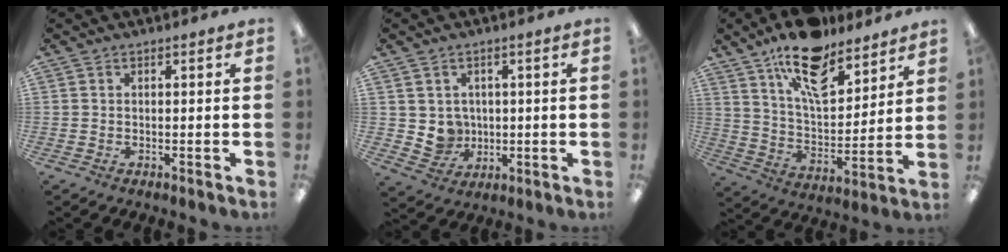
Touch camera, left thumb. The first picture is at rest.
{"total": 5.5, "force": [1.4, 5.3, 0.7], "torque": [-0.015, -0.007, 0.035]}
{"total": 17.5, "force": [12.8, 7.4, 9.5], "torque": [-0.156, -0.070, 0.220]}